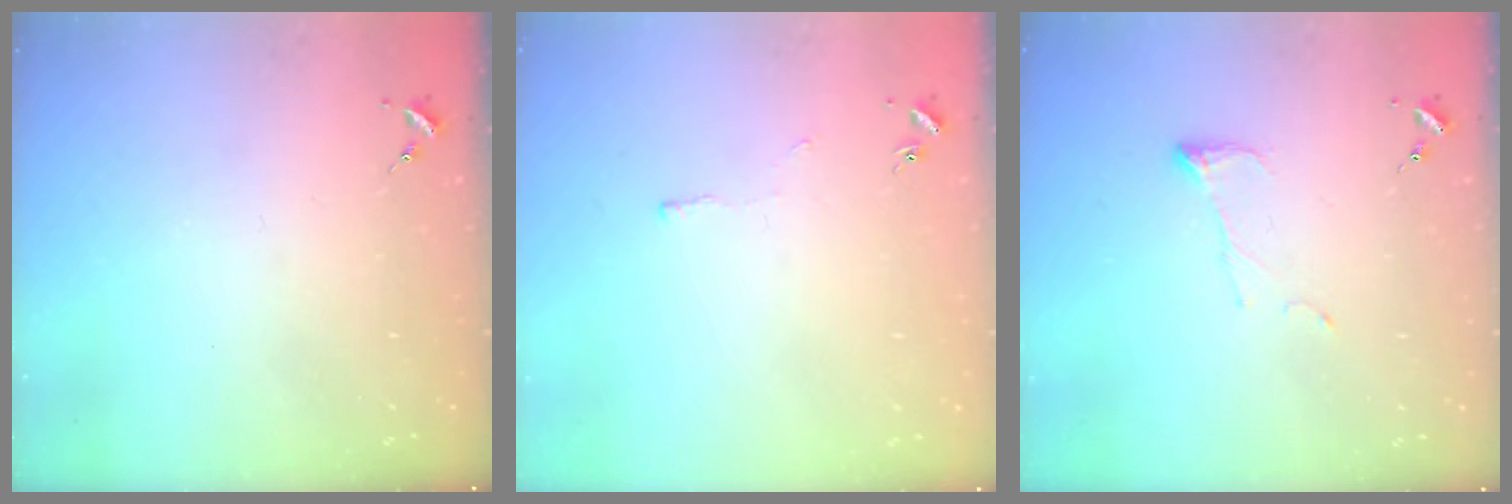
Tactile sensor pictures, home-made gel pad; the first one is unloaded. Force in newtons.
{"total": 2.3, "press": 2.3, "slide": 0.4}
{"total": 5.7, "press": 5.7, "slide": 0.2}